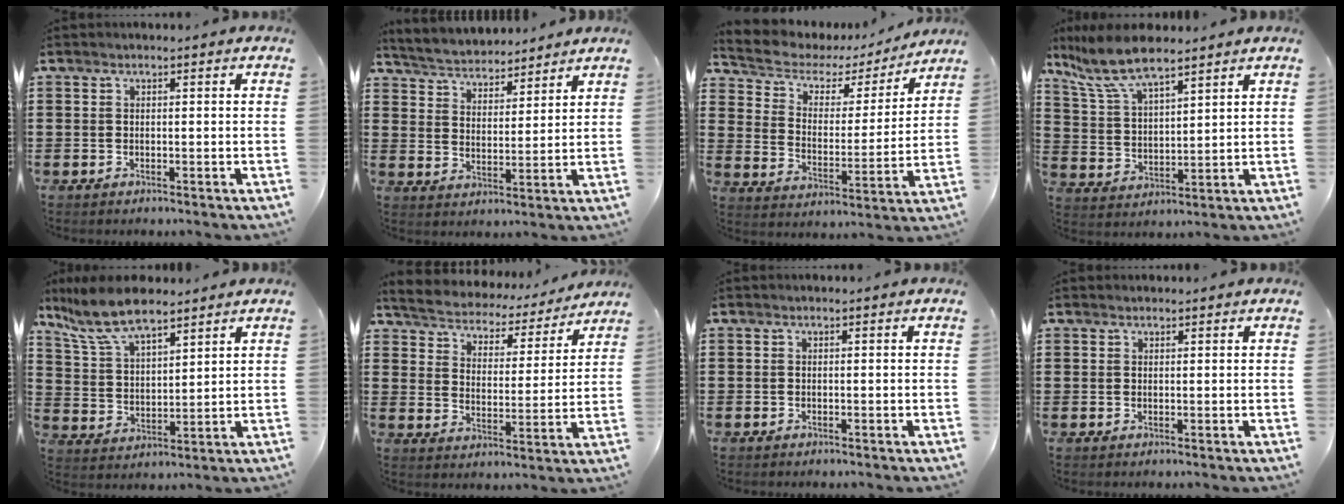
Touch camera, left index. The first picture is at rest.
{"total": 4.0, "force": [4.0, 0.5, 0.0], "torque": [-0.021, -0.027, 0.067]}
{"total": 4.3, "force": [3.3, 2.6, 1.0], "torque": [-0.047, -0.021, 0.049]}
{"total": 8.6, "force": [7.1, 2.0, 4.5], "torque": [-0.112, -0.018, 0.129]}
{"total": 9.4, "force": [7.7, 2.6, 4.7], "torque": [-0.118, -0.016, 0.142]}
{"total": 3.8, "force": [3.8, 0.5, 0.0], "torque": [-0.026, -0.032, 0.057]}
{"total": 0.0}
{"total": 0.9, "force": [0.9, 0.2, 0.1], "torque": [-0.003, 0.000, 0.018]}